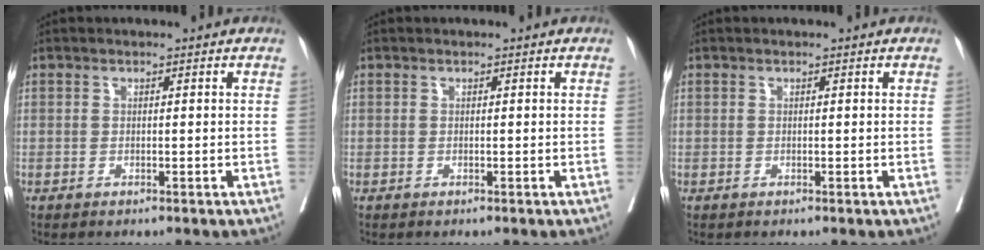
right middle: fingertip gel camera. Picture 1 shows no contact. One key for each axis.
{"total": 0.0}
{"total": 0.0}